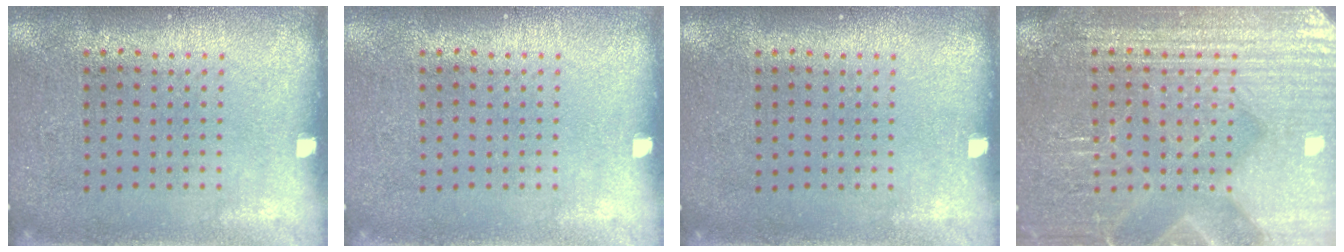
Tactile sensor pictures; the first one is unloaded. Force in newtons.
{"total": 0.0}
{"total": 0.0}
{"total": 4.3, "press": 4.3, "slide": 0.6}